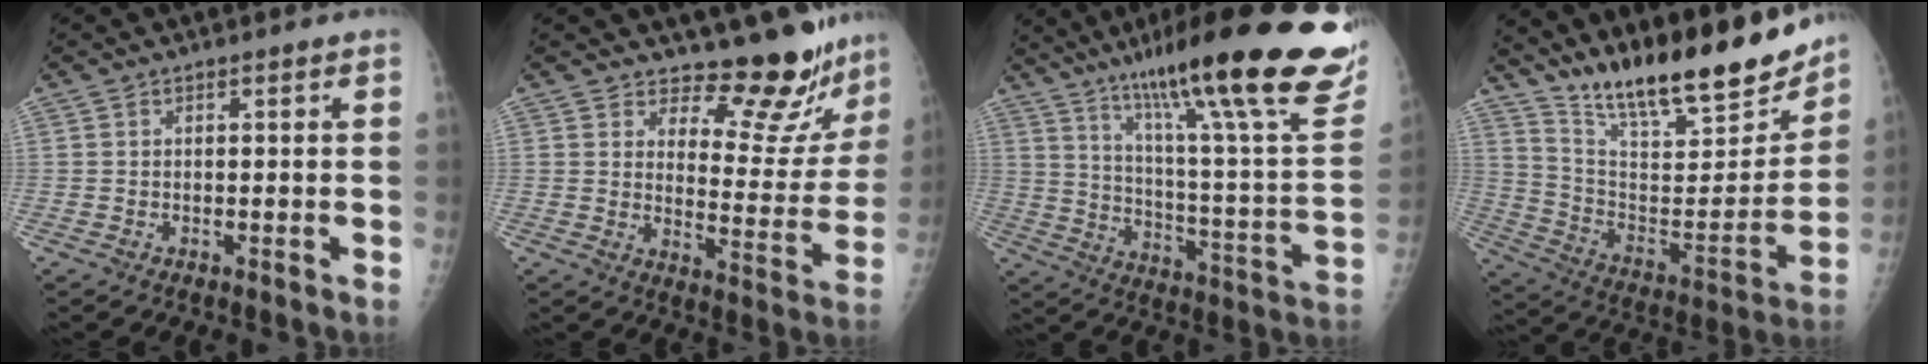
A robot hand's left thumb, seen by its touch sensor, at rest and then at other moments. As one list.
[{"total": 9.5, "force": [7.9, 3.9, 3.7], "torque": [-0.010, -0.066, 0.119]}, {"total": 31.9, "force": [21.3, 4.9, 23.2], "torque": [-0.277, -0.070, 0.299]}, {"total": 24.0, "force": [19.2, 6.1, 13.0], "torque": [-0.171, -0.093, 0.311]}]